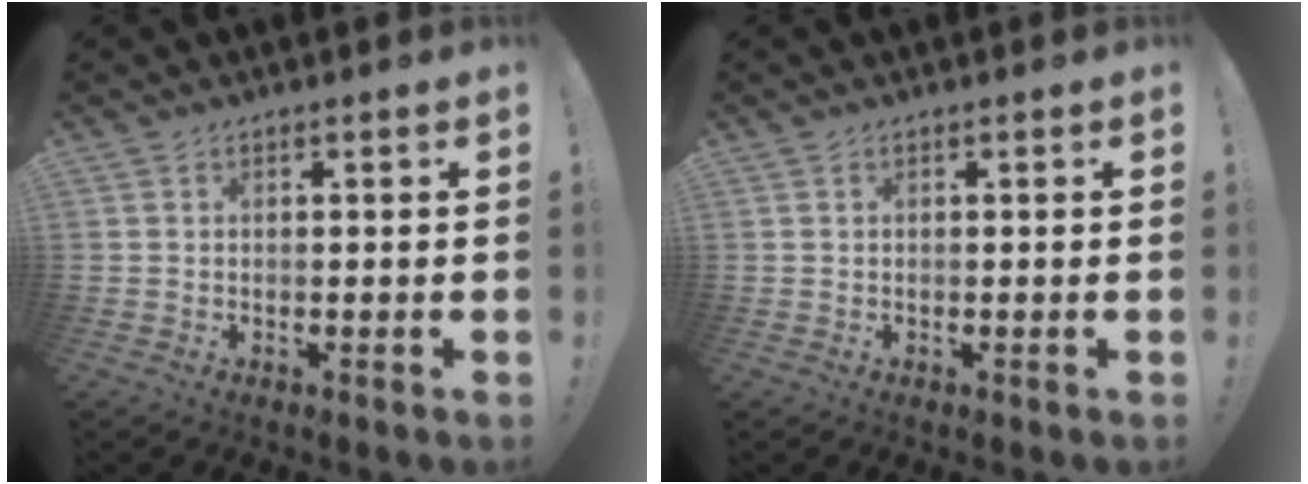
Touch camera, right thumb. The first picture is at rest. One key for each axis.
{"total": 0.0}